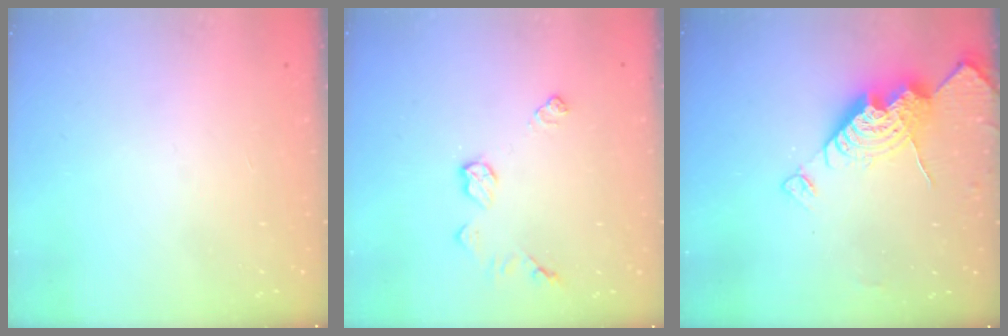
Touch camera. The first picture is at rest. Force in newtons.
{"total": 7.6, "press": 7.6, "slide": 0.3}
{"total": 14.8, "press": 14.8, "slide": 1.3}